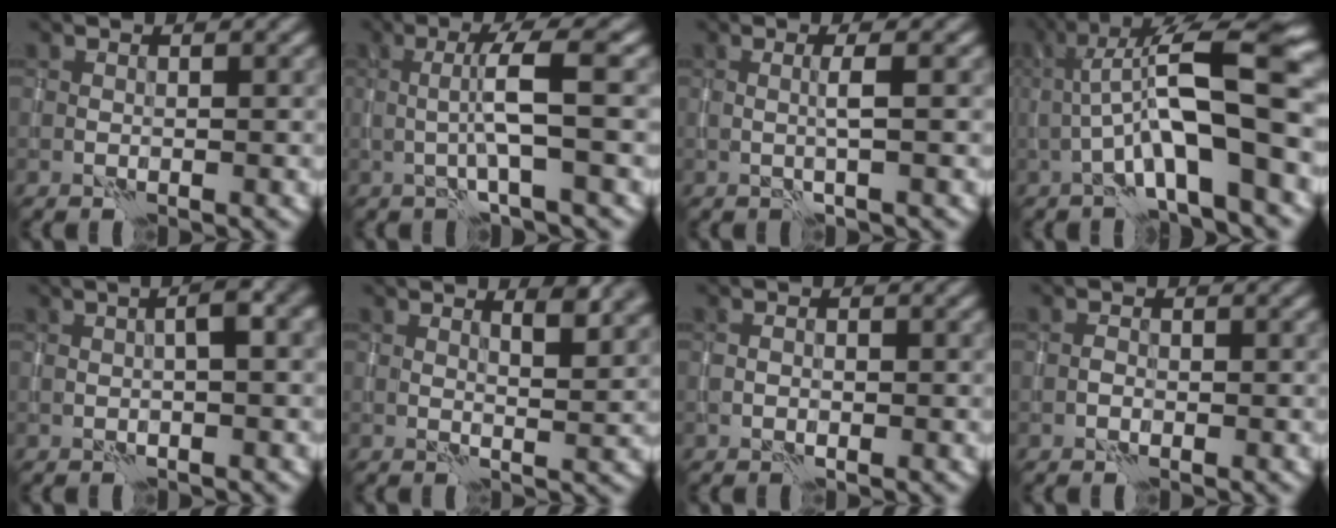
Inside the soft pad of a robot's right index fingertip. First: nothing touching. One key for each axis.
{"total": 3.9, "fx": -0.2, "fy": 0.3, "fz": 3.9, "tx": -0.067, "ty": 0.007, "tz": -0.005}
{"total": 1.5, "fx": -0.2, "fy": 0.1, "fz": 1.5, "tx": -0.029, "ty": 0.002, "tz": -0.006}
{"total": 10.6, "fx": -0.8, "fy": 2.5, "fz": 10.3, "tx": -0.175, "ty": 0.026, "tz": -0.016}
{"total": 3.9, "fx": 0.4, "fy": 1.0, "fz": 3.7, "tx": -0.058, "ty": 0.013, "tz": 0.005}
{"total": 3.2, "fx": 1.8, "fy": 0.9, "fz": 2.5, "tx": -0.033, "ty": -0.001, "tz": 0.027}
{"total": 1.1, "fx": -0.4, "fy": 0.8, "fz": 0.7, "tx": -0.012, "ty": -0.001, "tz": -0.003}
{"total": 0.8, "fx": -0.5, "fy": 0.6, "fz": 0.3, "tx": -0.004, "ty": 0.000, "tz": -0.010}